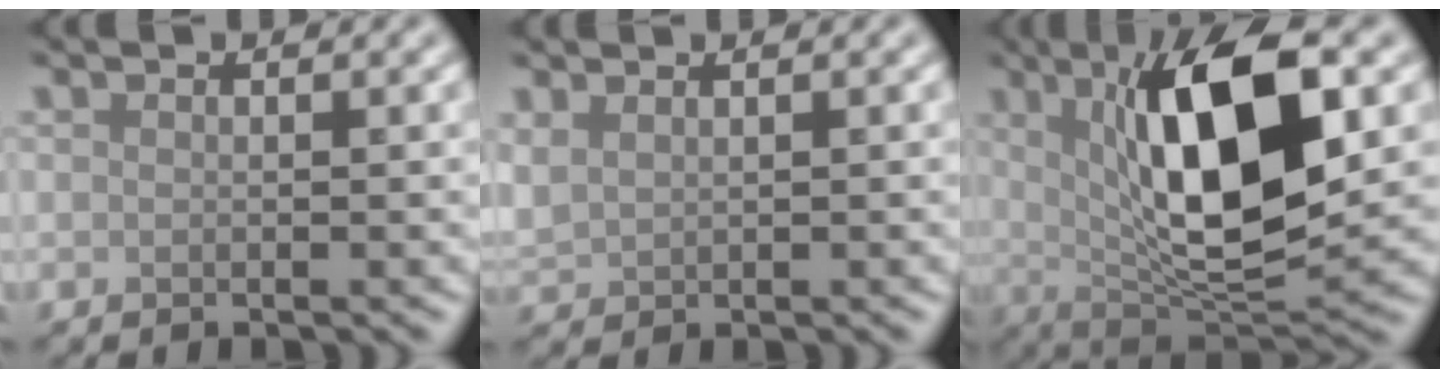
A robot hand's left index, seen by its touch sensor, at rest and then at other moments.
{"total": 1.2, "force": [1.0, 0.4, 0.4], "torque": [-0.024, 0.003, 0.029]}
{"total": 11.6, "force": [2.0, 3.7, 10.8], "torque": [-0.174, 0.003, 0.035]}